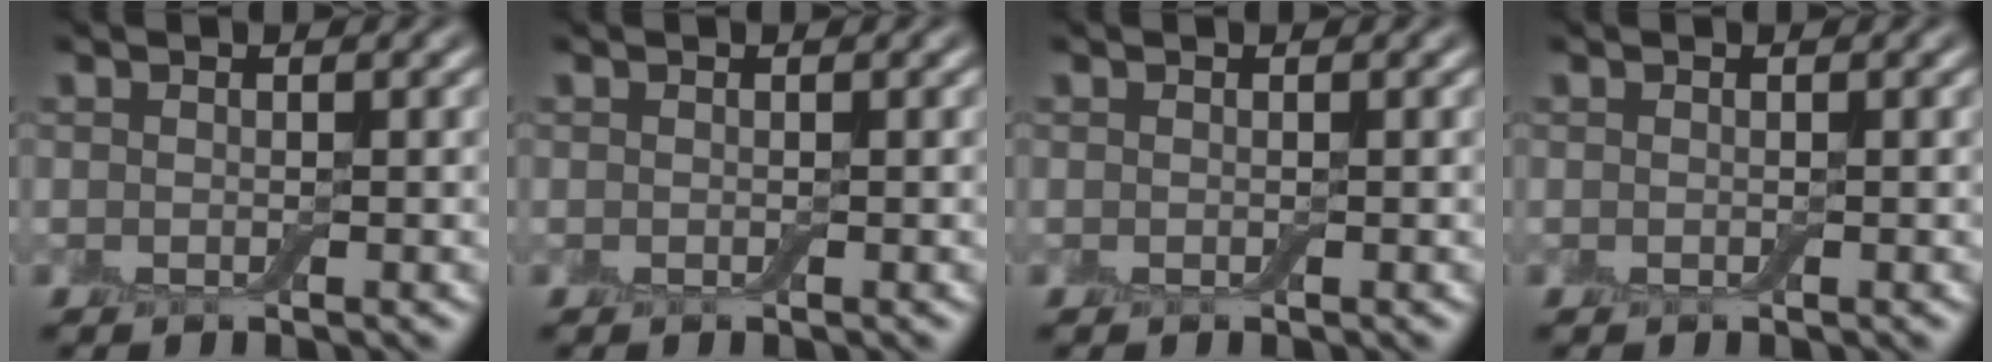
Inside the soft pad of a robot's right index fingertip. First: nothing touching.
{"total": 0.0}
{"total": 0.0}
{"total": 0.0}